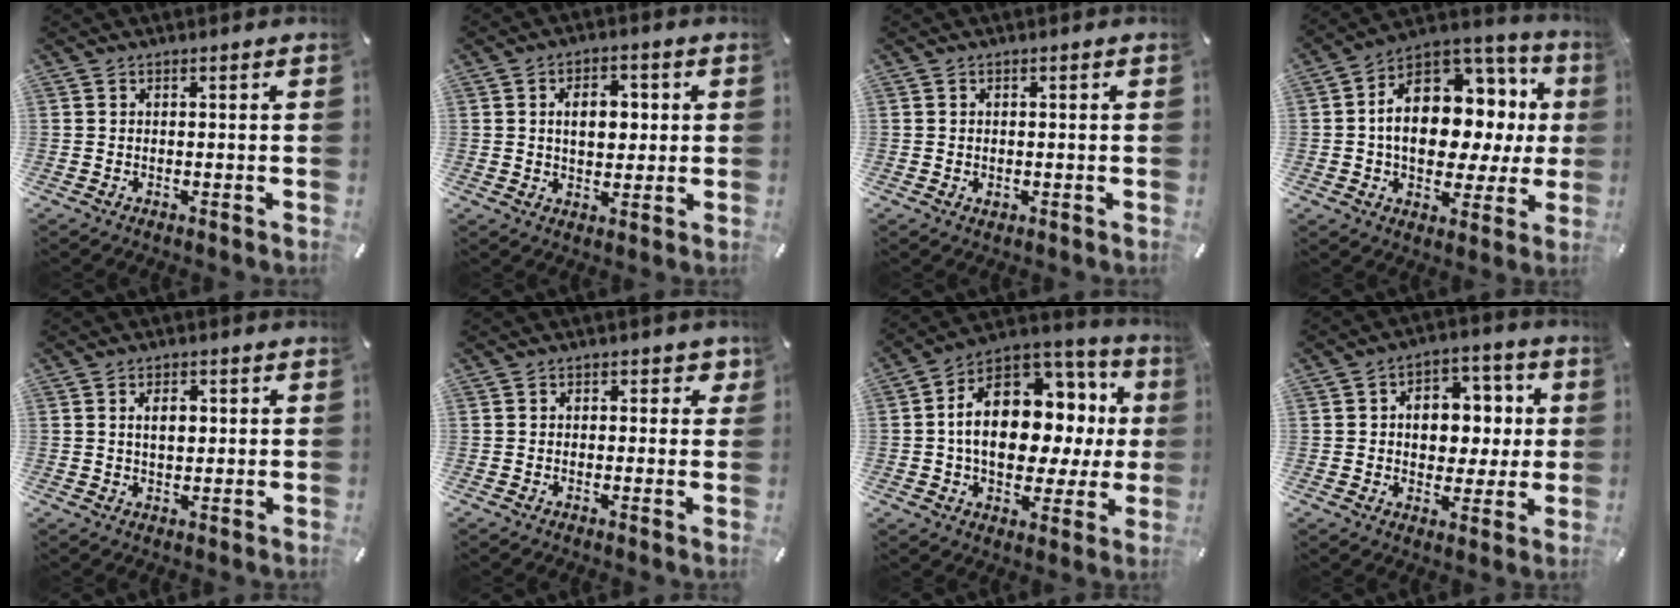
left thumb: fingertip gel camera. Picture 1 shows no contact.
{"total": 7.5, "force": [1.1, 5.2, 5.2], "torque": [-0.071, -0.001, 0.010]}
{"total": 0.8, "force": [-0.1, 0.7, 0.4], "torque": [-0.008, 0.002, -0.003]}
{"total": 18.7, "force": [1.7, 12.9, 13.5], "torque": [-0.204, -0.018, 0.032]}
{"total": 4.5, "force": [0.8, 2.9, 3.4], "torque": [-0.047, -0.001, 0.006]}
{"total": 2.5, "force": [0.2, 2.0, 1.5], "torque": [-0.006, 0.000, -0.005]}
{"total": 19.8, "force": [2.3, 13.4, 14.4], "torque": [-0.231, -0.021, 0.042]}
{"total": 9.7, "force": [0.7, 8.1, 5.3], "torque": [-0.070, 0.004, 0.013]}